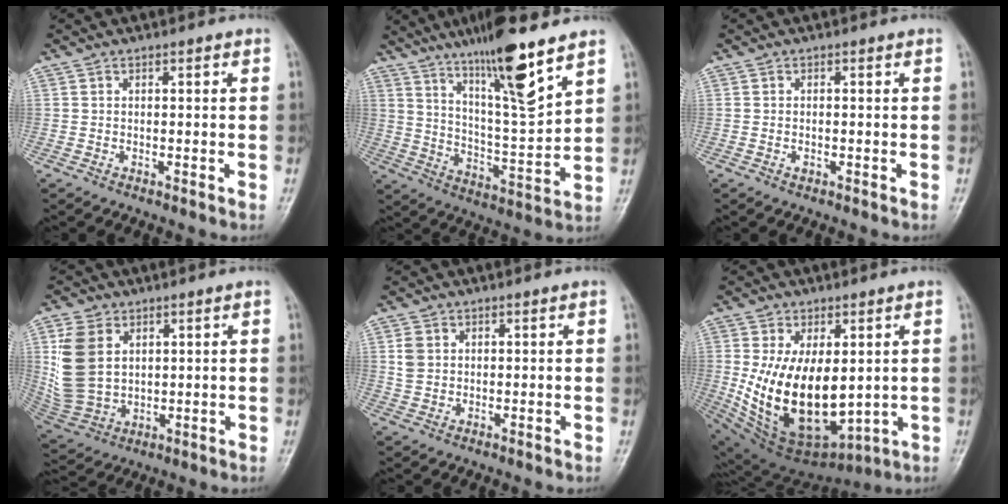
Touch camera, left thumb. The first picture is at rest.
{"total": 16.3, "force": [10.8, 1.9, 12.1], "torque": [-0.197, -0.063, 0.192]}
{"total": 0.7, "force": [-0.3, 0.4, 0.5], "torque": [-0.010, 0.005, -0.003]}
{"total": 11.8, "force": [3.3, 8.4, 7.7], "torque": [-0.144, -0.016, 0.078]}
{"total": 3.2, "force": [1.0, 2.5, 1.6], "torque": [-0.024, 0.001, 0.025]}
{"total": 19.7, "force": [0.3, 11.1, 16.3], "torque": [-0.275, -0.027, 0.041]}